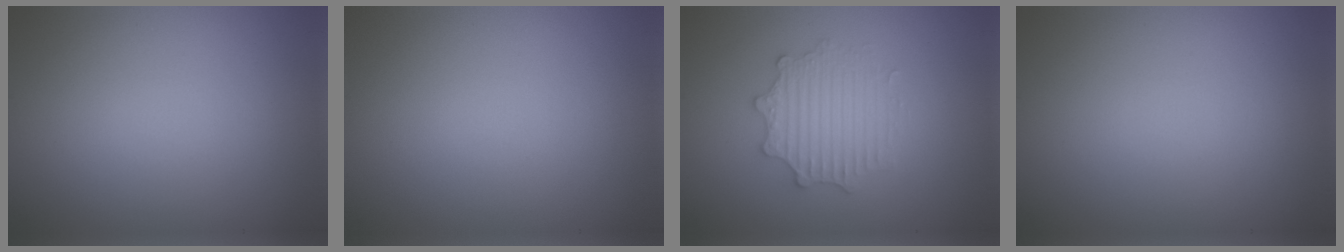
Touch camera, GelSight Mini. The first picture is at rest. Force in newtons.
{"total": 0.0}
{"total": 3.0, "press": 2.9, "slide": 0.4}
{"total": 0.0}